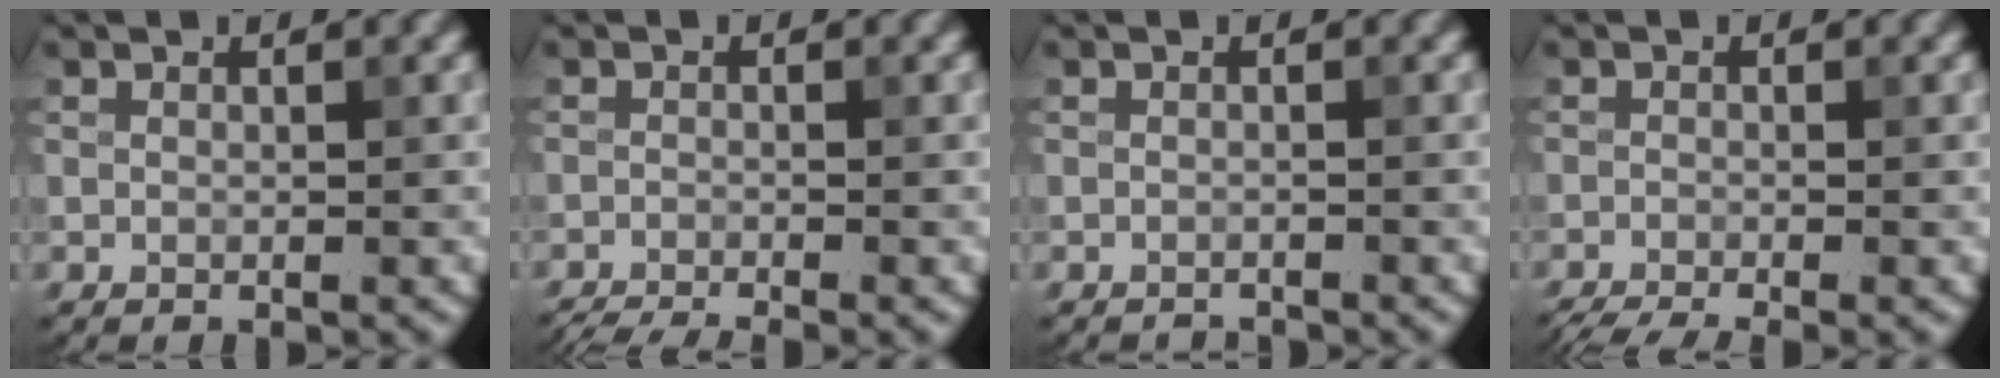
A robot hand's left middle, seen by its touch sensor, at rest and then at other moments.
{"total": 4.5, "force": [-4.0, 0.7, 2.1], "torque": [-0.031, -0.021, -0.068]}
{"total": 1.4, "force": [-1.4, 0.1, 0.0], "torque": [0.006, -0.005, -0.024]}
{"total": 4.4, "force": [-3.5, 0.8, 2.5], "torque": [-0.039, -0.025, -0.061]}